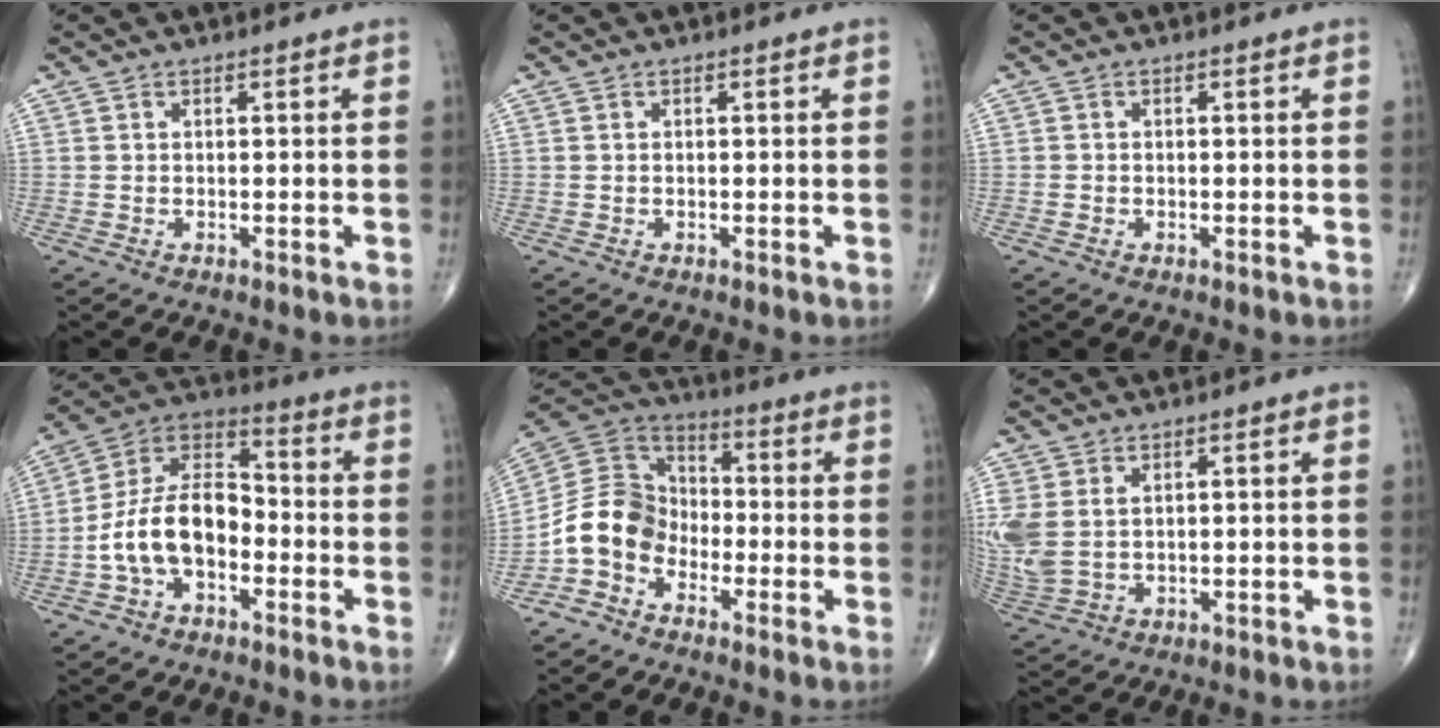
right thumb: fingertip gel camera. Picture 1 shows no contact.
{"total": 0.0}
{"total": 0.5, "force": [-0.2, 0.5, 0.1], "torque": [-0.003, 0.002, -0.005]}
{"total": 13.7, "force": [-3.7, 8.5, 10.2], "torque": [-0.171, 0.048, -0.078]}
{"total": 10.1, "force": [-4.5, 7.7, 4.7], "torque": [-0.075, 0.058, -0.105]}
{"total": 7.5, "force": [1.4, 4.9, 5.4], "torque": [-0.147, 0.003, 0.043]}